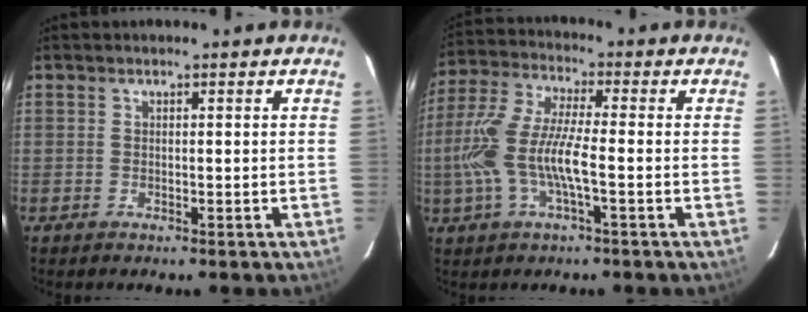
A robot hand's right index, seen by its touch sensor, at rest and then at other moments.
{"total": 12.3, "force": [-2.6, 2.7, 11.7], "torque": [-0.253, -0.001, -0.051]}